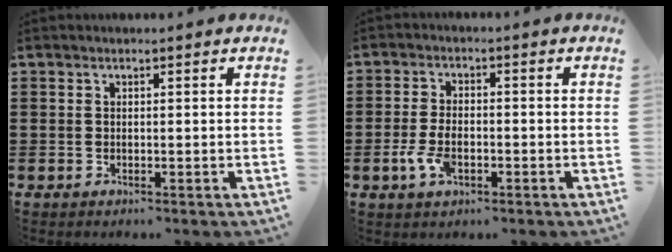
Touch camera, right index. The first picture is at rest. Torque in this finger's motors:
{"motor_torque": [1.21, 0.92, 0.34, 0.14]}